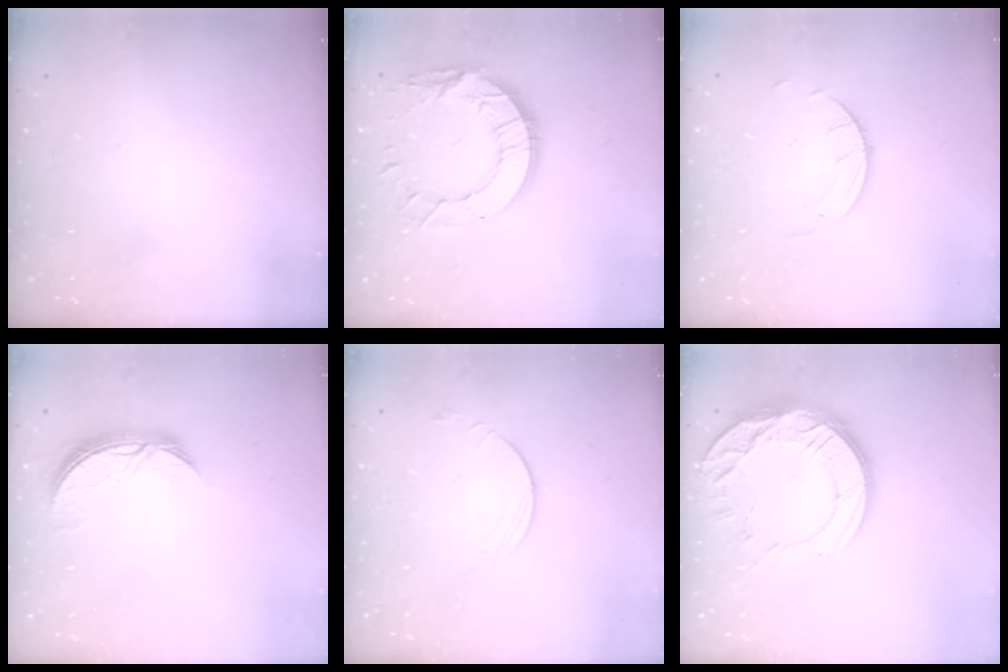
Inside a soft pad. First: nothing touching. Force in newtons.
{"total": 15.3, "press": 15.2, "slide": 1.3}
{"total": 2.7, "press": 2.7, "slide": 0.3}
{"total": 7.6, "press": 7.6, "slide": 0.5}
{"total": 4.8, "press": 4.8, "slide": 0.5}
{"total": 17.2, "press": 17.2, "slide": 1.0}